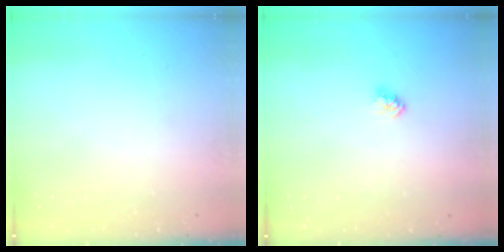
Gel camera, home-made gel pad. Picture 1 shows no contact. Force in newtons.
{"total": 2.3, "press": 2.3, "slide": 0.1}